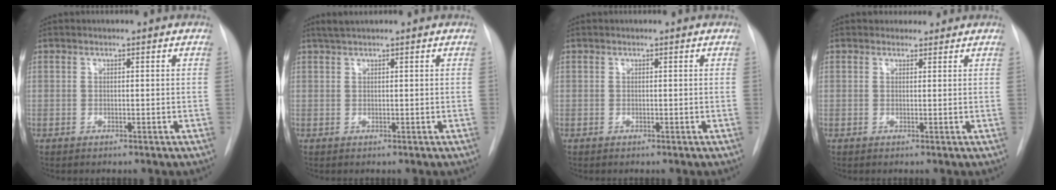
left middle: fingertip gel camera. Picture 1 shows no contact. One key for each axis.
{"total": 1.9, "fx": 1.6, "fy": -0.1, "fz": 1.0, "tx": -0.023, "ty": 0.013, "tz": 0.031}
{"total": 0.0}
{"total": 1.7, "fx": 1.5, "fy": 0.9, "fz": -0.1, "tx": 0.003, "ty": 0.008, "tz": 0.019}